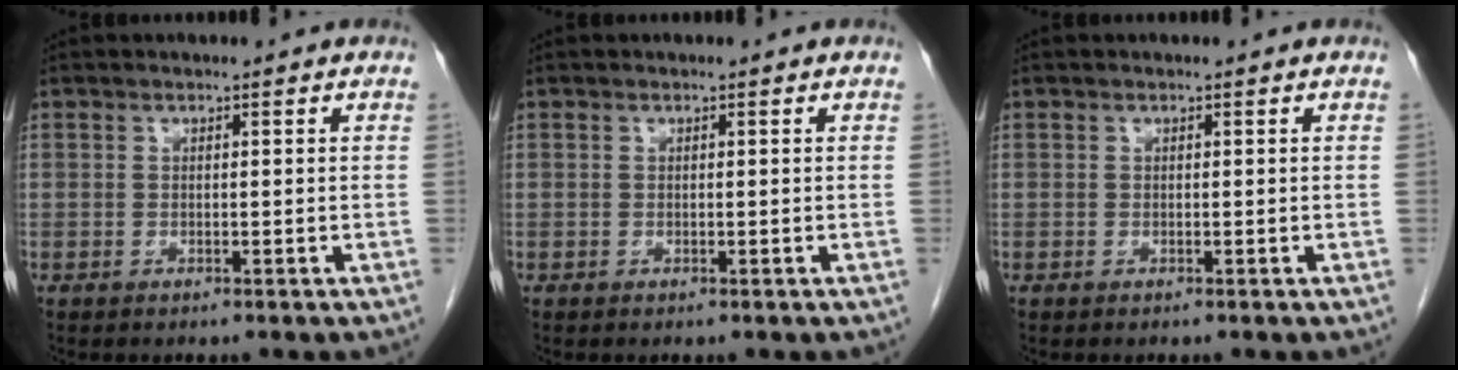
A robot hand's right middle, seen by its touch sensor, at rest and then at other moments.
{"total": 0.0}
{"total": 0.0}